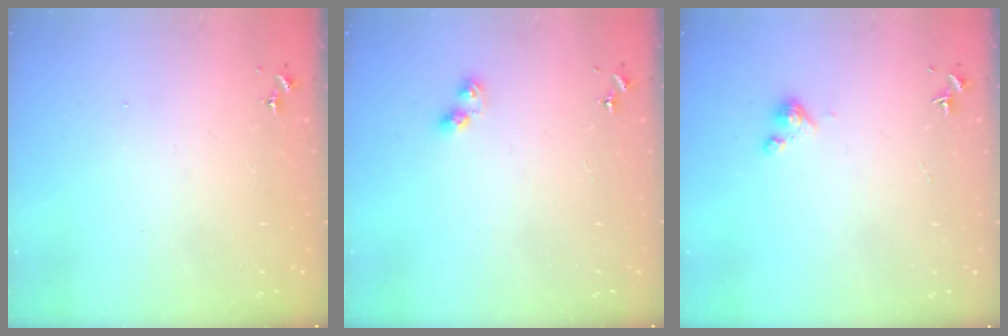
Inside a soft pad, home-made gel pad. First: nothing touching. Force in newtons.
{"total": 5.9, "press": 5.9, "slide": 0.2}
{"total": 3.3, "press": 3.3, "slide": 0.3}